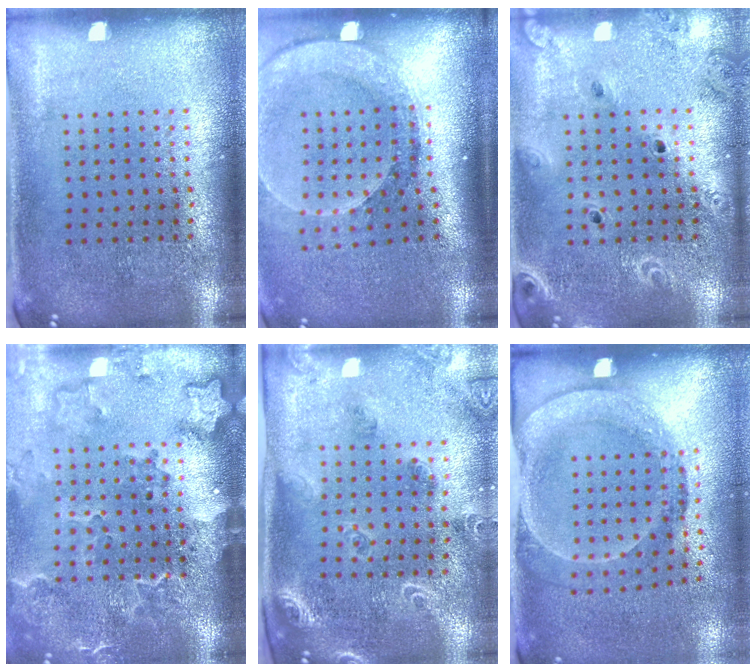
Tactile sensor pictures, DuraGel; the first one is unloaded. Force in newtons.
{"total": 2.6, "press": 2.0, "slide": 1.7}
{"total": 2.0, "press": 1.9, "slide": 0.7}
{"total": 2.9, "press": 2.2, "slide": 1.8}
{"total": 1.8, "press": 1.8, "slide": 0.4}
{"total": 1.6, "press": 1.2, "slide": 1.1}